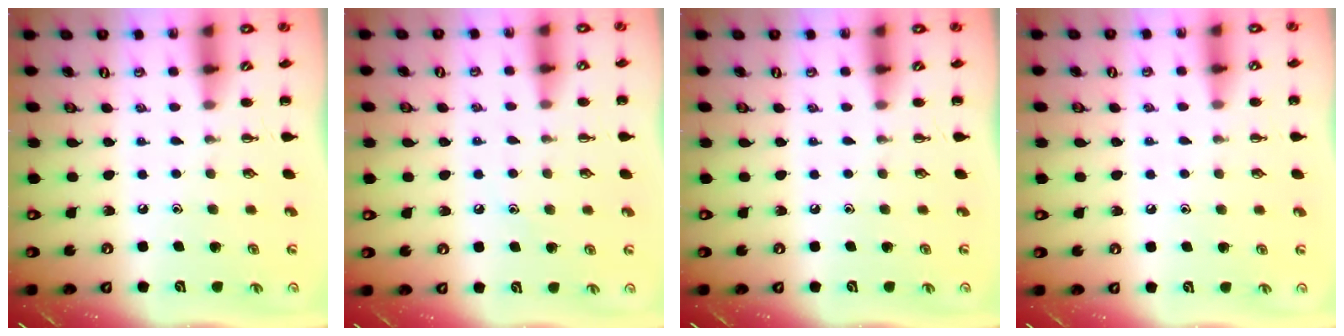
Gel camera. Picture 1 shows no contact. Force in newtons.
{"total": 6.7, "press": 6.5, "slide": 1.5}
{"total": 0.0}
{"total": 3.7, "press": 3.5, "slide": 1.3}